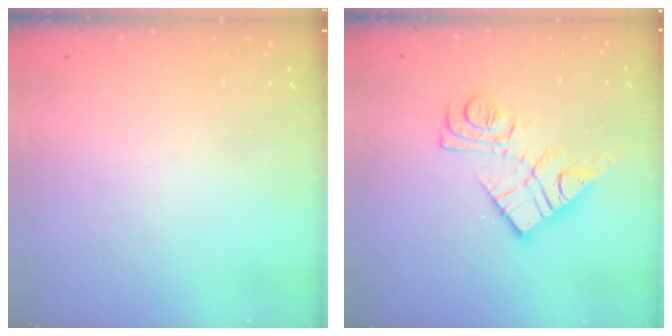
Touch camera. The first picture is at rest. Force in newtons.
{"total": 13.5, "press": 13.5, "slide": 0.8}